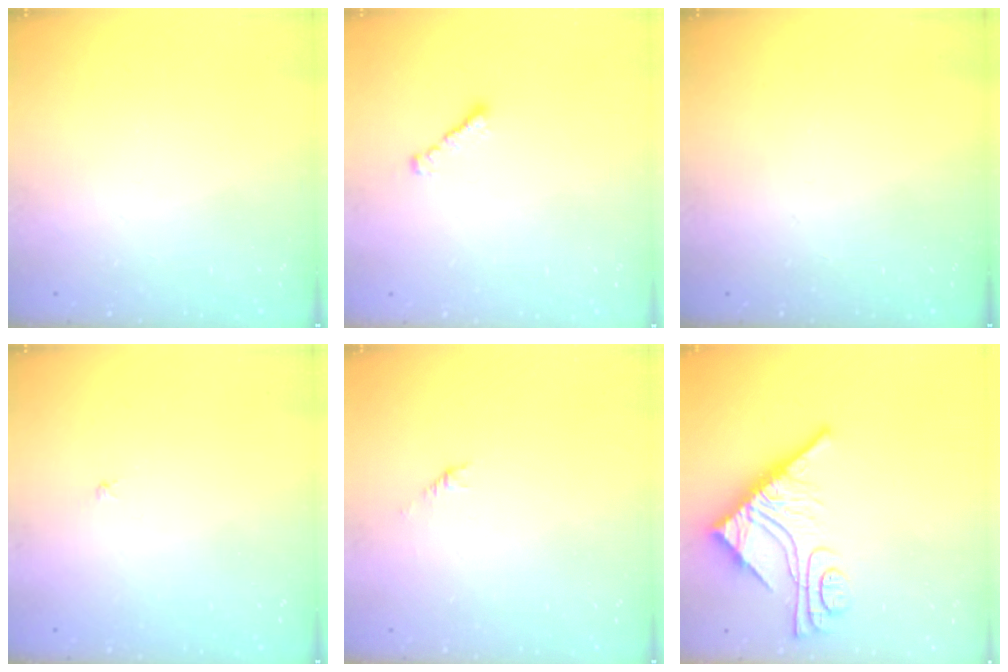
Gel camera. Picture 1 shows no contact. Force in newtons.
{"total": 1.6, "press": 1.5, "slide": 0.4}
{"total": 0.0}
{"total": 1.0, "press": 0.9, "slide": 0.3}
{"total": 1.5, "press": 1.4, "slide": 0.5}
{"total": 11.6, "press": 11.5, "slide": 1.0}